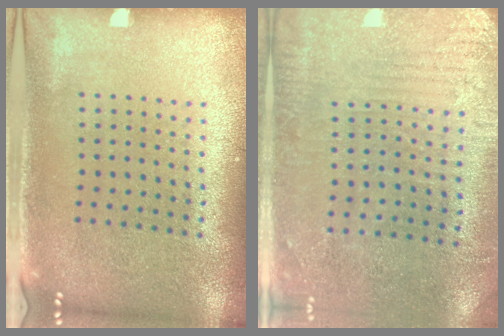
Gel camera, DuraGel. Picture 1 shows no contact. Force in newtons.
{"total": 3.0, "press": 2.8, "slide": 1.1}